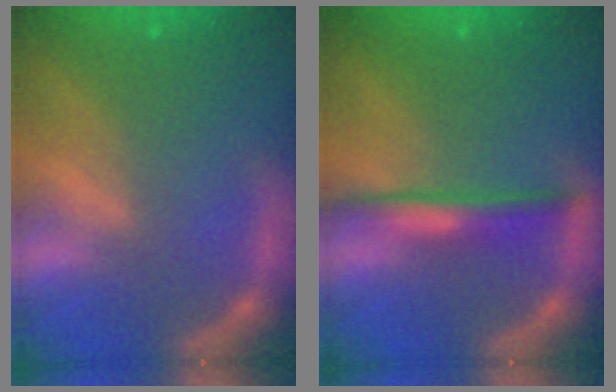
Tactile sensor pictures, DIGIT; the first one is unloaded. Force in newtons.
{"total": 3.5}